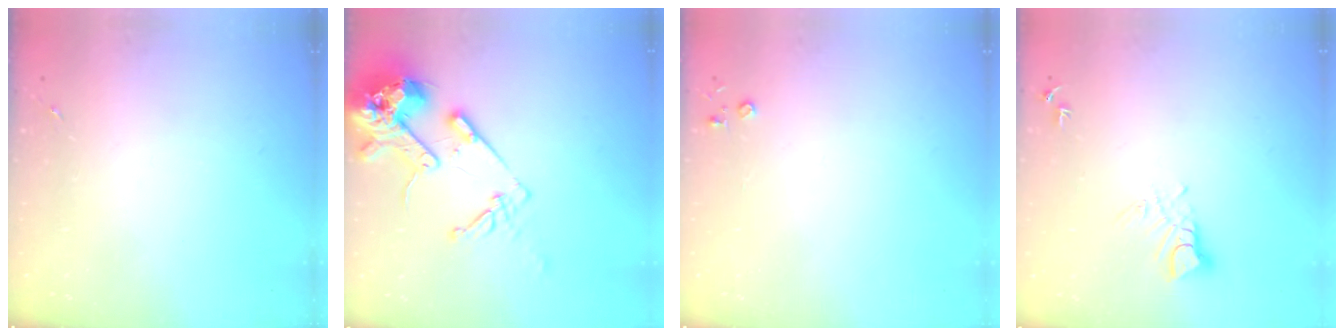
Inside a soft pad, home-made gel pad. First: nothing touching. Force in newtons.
{"total": 17.0, "press": 16.8, "slide": 2.4}
{"total": 2.8, "press": 2.8, "slide": 0.3}
{"total": 5.9, "press": 5.9, "slide": 0.5}